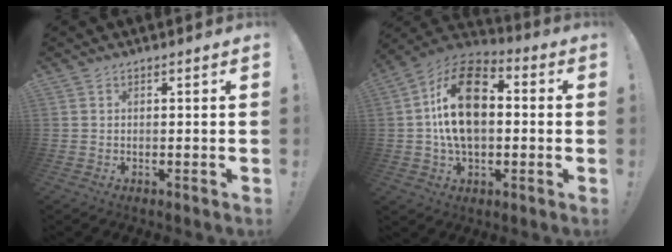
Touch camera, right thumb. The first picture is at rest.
{"total": 19.6, "force": [1.5, 12.2, 15.2], "torque": [-0.264, 0.016, 0.023]}